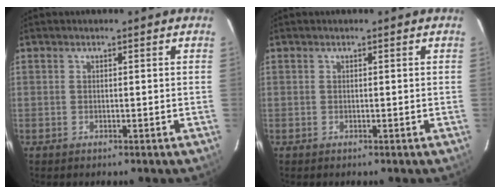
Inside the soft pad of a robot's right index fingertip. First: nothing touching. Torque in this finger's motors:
{"motor_torque": [0.10, 0.00, 0.09, 0.01]}